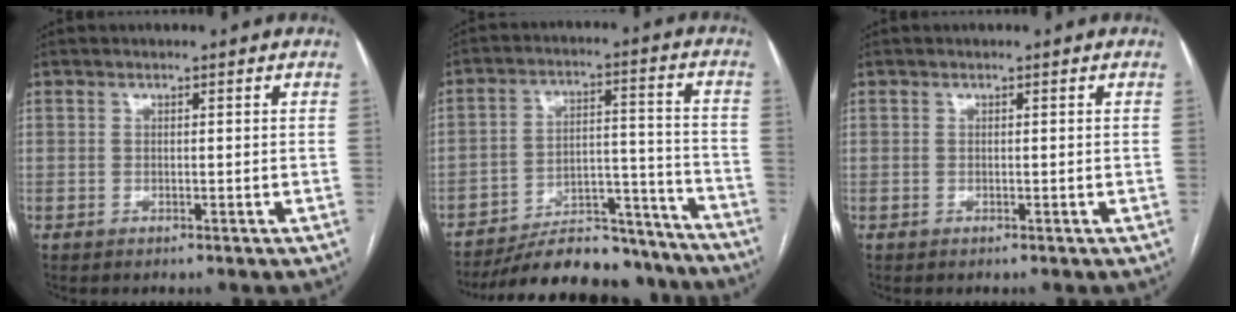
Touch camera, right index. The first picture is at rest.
{"total": 19.2, "force": [-17.7, 5.2, 5.3], "torque": [-0.065, 0.030, -0.256]}
{"total": 0.0}